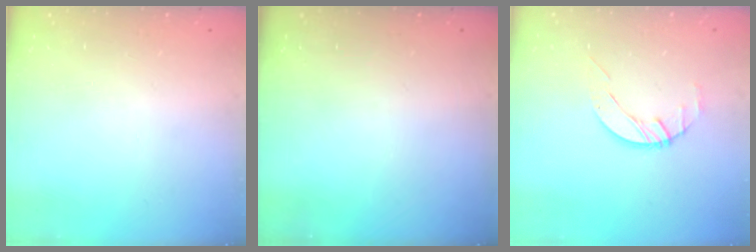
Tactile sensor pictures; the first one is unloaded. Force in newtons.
{"total": 0.0}
{"total": 3.3, "press": 3.2, "slide": 0.4}